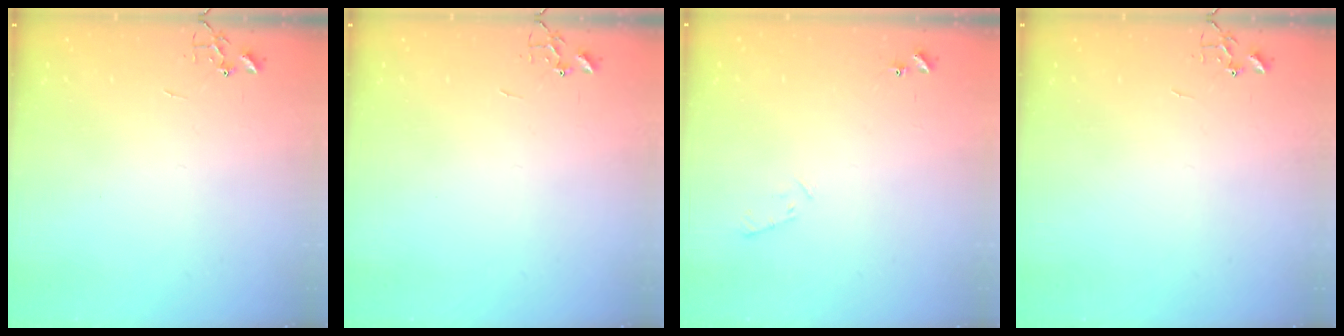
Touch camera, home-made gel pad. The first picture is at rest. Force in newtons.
{"total": 0.0}
{"total": 5.3, "press": 5.2, "slide": 0.9}
{"total": 0.0}